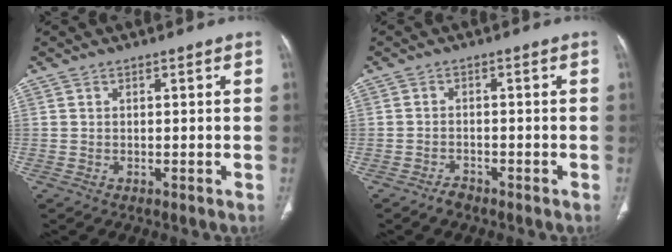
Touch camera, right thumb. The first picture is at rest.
{"total": 1.9, "force": [-1.6, 0.9, 0.5], "torque": [-0.014, 0.006, -0.027]}